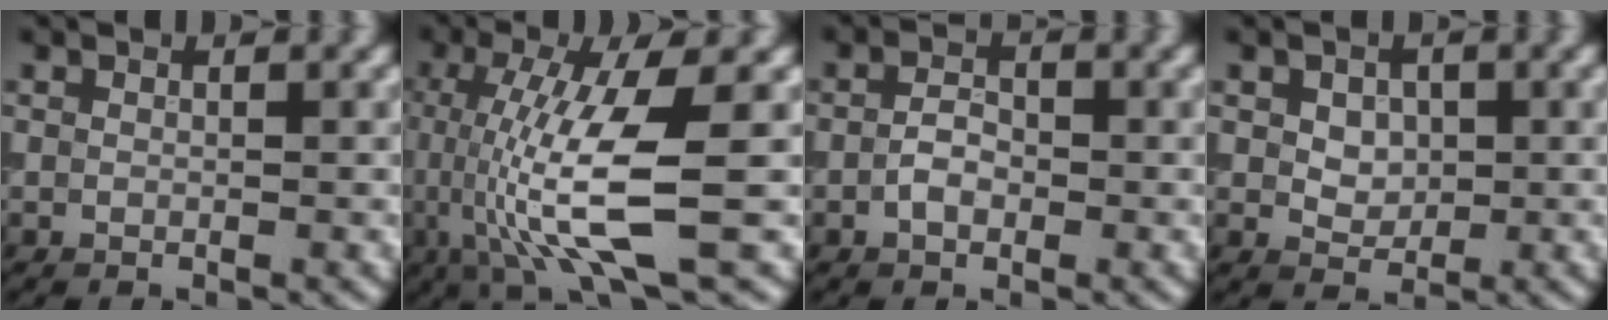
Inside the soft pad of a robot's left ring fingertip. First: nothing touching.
{"total": 9.3, "force": [-0.7, 2.4, 9.0], "torque": [-0.168, -0.014, -0.008]}
{"total": 2.1, "force": [-0.7, 1.3, 1.5], "torque": [-0.029, 0.004, -0.018]}
{"total": 2.2, "force": [0.4, 1.7, 1.4], "torque": [-0.025, 0.000, 0.006]}